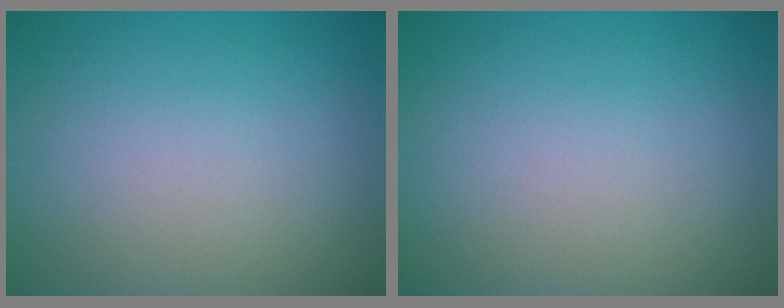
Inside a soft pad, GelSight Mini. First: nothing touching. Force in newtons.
{"total": 0.0}